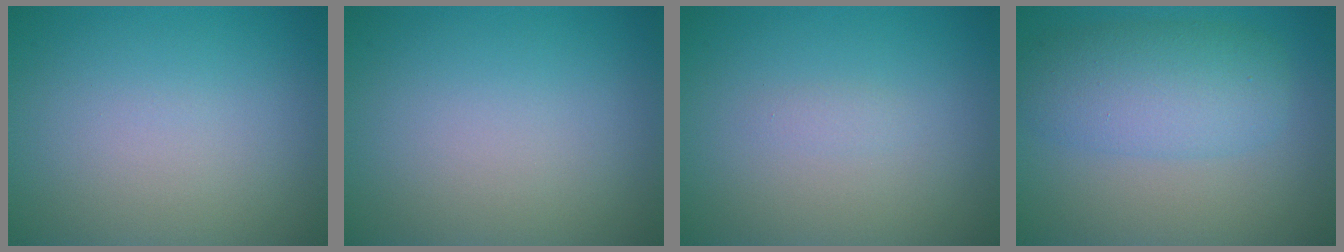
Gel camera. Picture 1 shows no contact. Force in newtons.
{"total": 0.0}
{"total": 0.6, "press": 0.6, "slide": 0.0}
{"total": 5.5, "press": 5.5, "slide": 0.1}